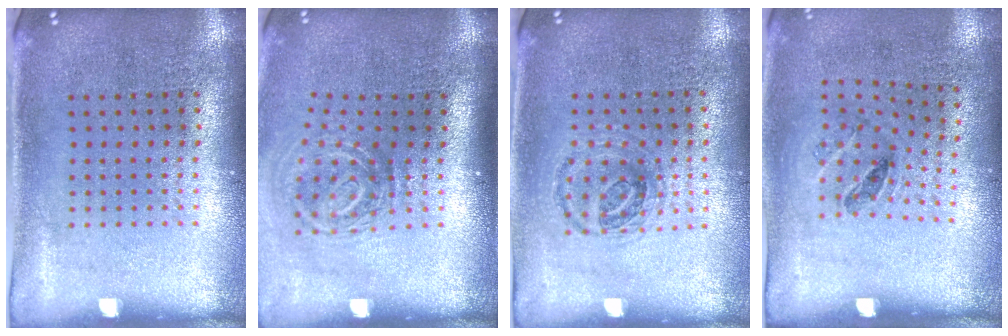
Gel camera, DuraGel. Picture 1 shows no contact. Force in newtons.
{"total": 1.9, "press": 1.2, "slide": 1.5}
{"total": 0.9, "press": 0.9, "slide": 0.2}
{"total": 1.3, "press": 0.8, "slide": 1.1}